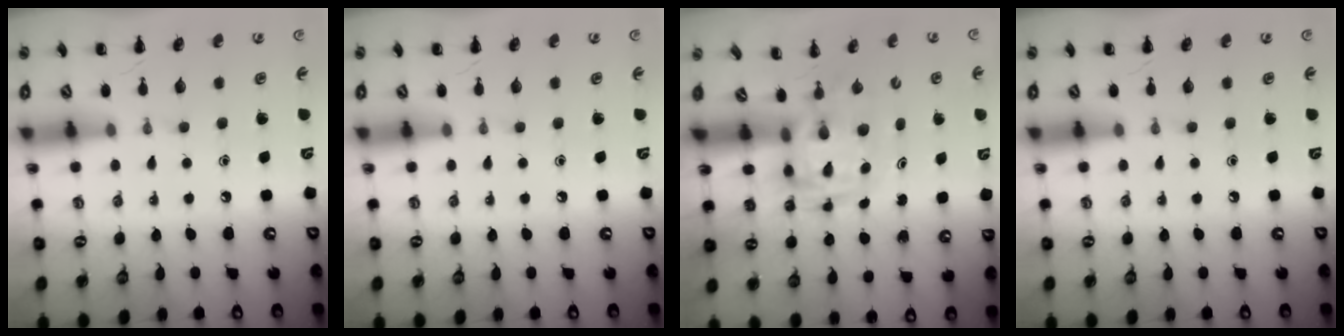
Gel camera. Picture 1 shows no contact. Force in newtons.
{"total": 0.0}
{"total": 2.8, "press": 2.8, "slide": 0.6}
{"total": 0.0}